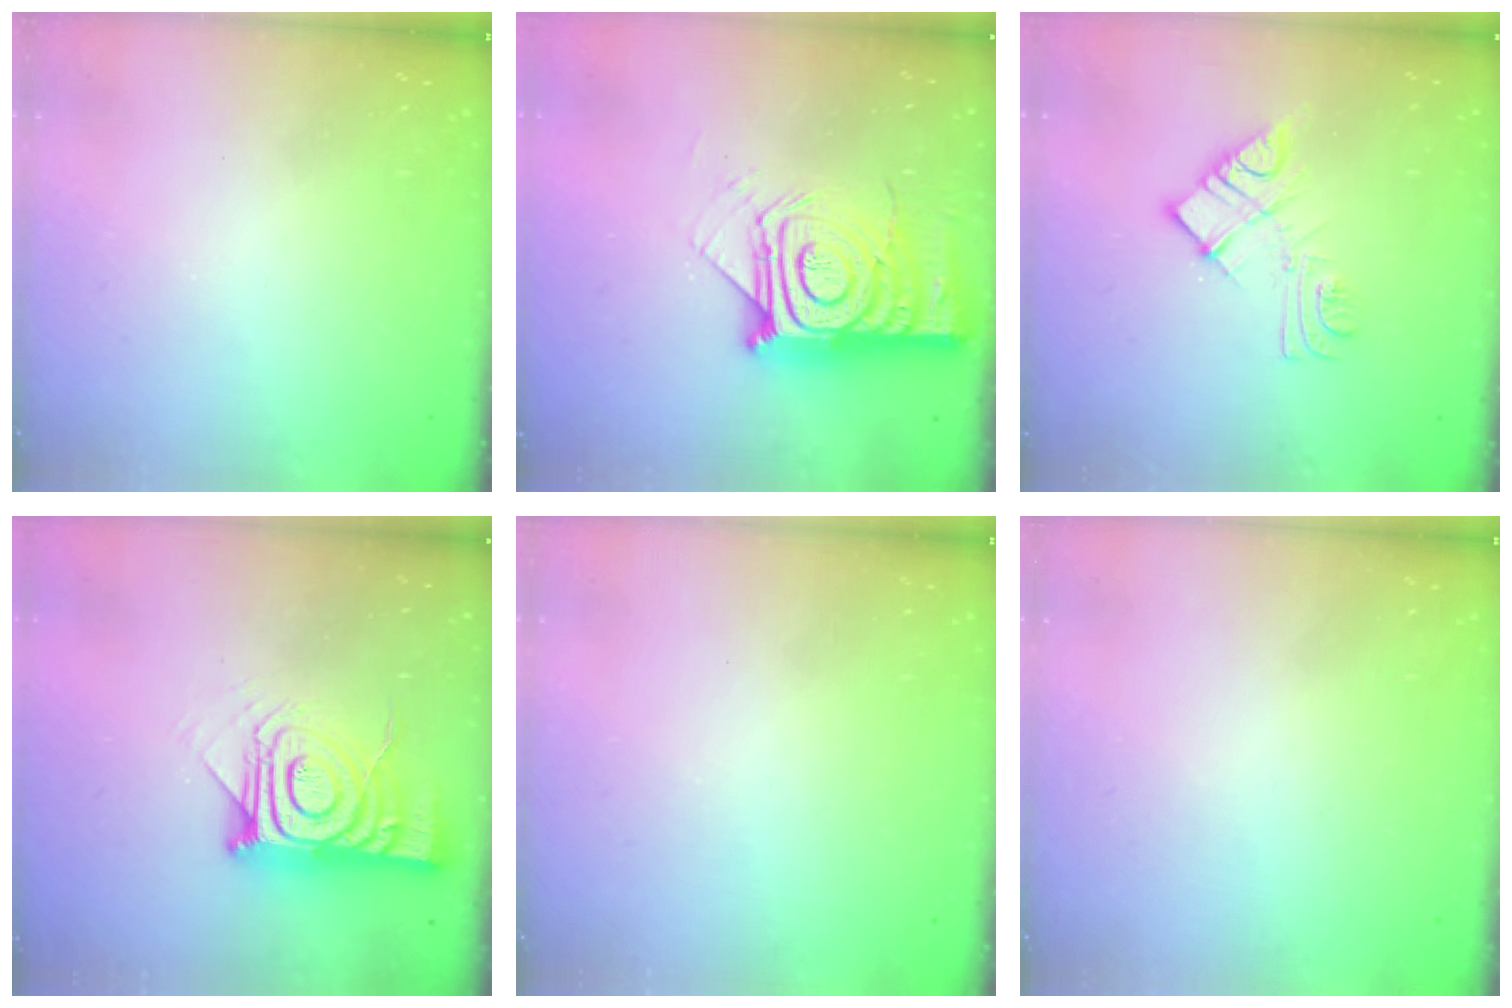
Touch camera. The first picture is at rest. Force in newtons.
{"total": 18.4, "press": 18.4, "slide": 1.5}
{"total": 11.1, "press": 11.1, "slide": 0.5}
{"total": 16.1, "press": 16.1, "slide": 1.3}
{"total": 1.5, "press": 1.5, "slide": 0.1}
{"total": 1.5, "press": 1.5, "slide": 0.1}